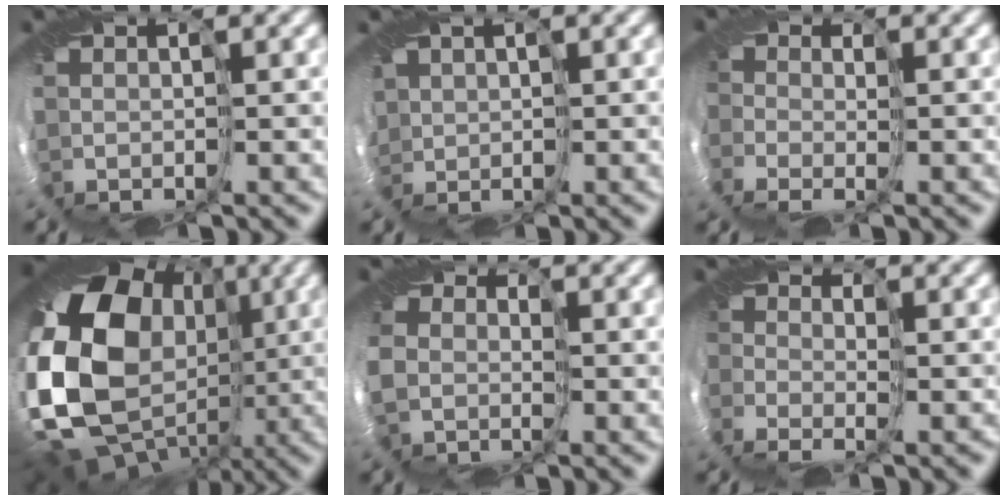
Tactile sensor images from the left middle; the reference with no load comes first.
{"total": 1.0, "force": [-0.4, 0.9, 0.3], "torque": [-0.003, -0.006, -0.012]}
{"total": 1.7, "force": [-1.7, 0.2, -0.2], "torque": [0.024, -0.026, -0.041]}
{"total": 18.1, "force": [-1.9, 14.2, 11.0], "torque": [-0.211, -0.018, -0.060]}
{"total": 1.8, "force": [-0.7, 1.6, 0.2], "torque": [0.000, -0.021, -0.023]}
{"total": 1.8, "force": [-1.7, 0.6, 0.2], "torque": [0.023, -0.029, -0.041]}